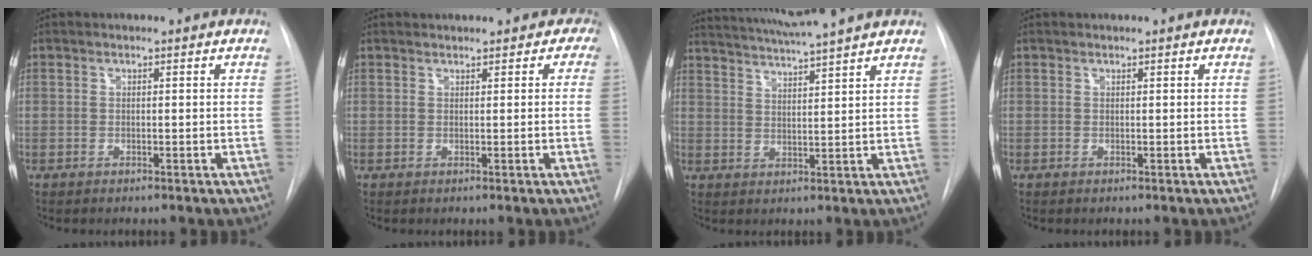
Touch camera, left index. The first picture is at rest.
{"total": 3.5, "force": [2.5, 2.2, 1.2], "torque": [0.009, 0.013, 0.025]}
{"total": 10.4, "force": [9.4, -1.6, 4.2], "torque": [-0.081, 0.013, 0.141]}
{"total": 0.0}